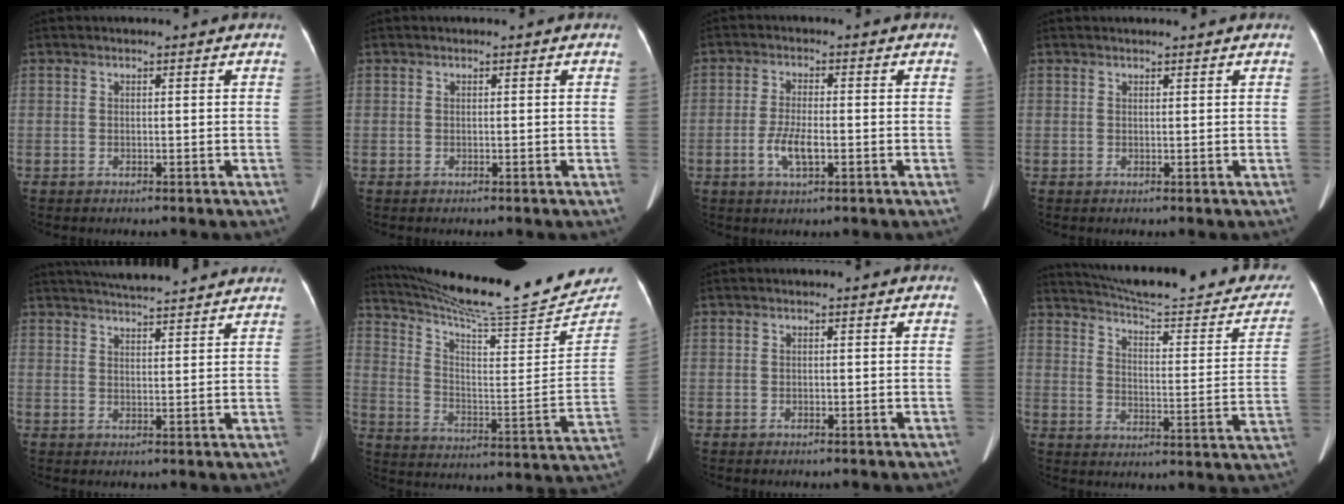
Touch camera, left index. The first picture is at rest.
{"total": 0.0}
{"total": 4.3, "force": [-1.4, 1.2, 3.9], "torque": [-0.081, -0.001, -0.025]}
{"total": 2.0, "force": [1.9, 0.1, 0.6], "torque": [-0.008, 0.015, 0.024]}
{"total": 12.2, "force": [11.3, 0.7, 4.6], "torque": [-0.076, 0.023, 0.150]}
{"total": 23.8, "force": [22.5, 0.1, 8.0], "torque": [-0.135, -0.095, 0.316]}
{"total": 0.0}
{"total": 26.7, "force": [24.3, 3.9, 10.5], "torque": [-0.145, -0.060, 0.301]}